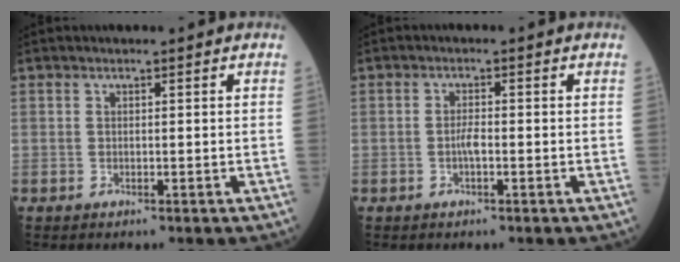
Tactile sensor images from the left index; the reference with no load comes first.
{"total": 1.8, "force": [-0.6, 0.3, 1.7], "torque": [-0.036, -0.001, -0.012]}